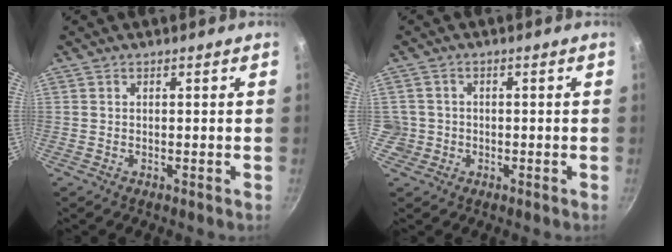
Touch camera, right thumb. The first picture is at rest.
{"total": 3.3, "force": [-0.4, 3.3, 0.4], "torque": [0.015, 0.016, -0.002]}